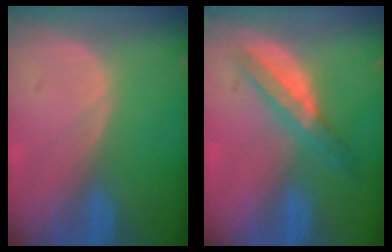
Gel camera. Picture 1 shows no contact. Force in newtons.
{"total": 5.6, "press": 5.2, "slide": 1.9}